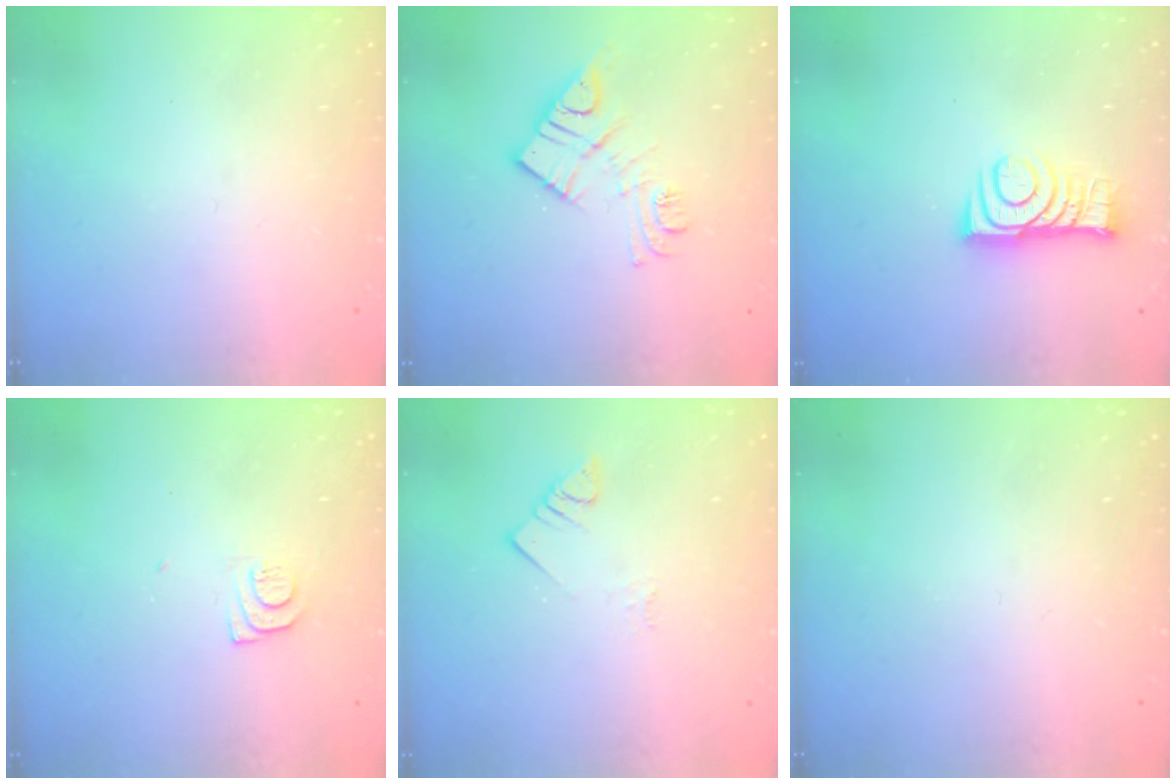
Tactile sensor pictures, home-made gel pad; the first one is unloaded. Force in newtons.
{"total": 11.3, "press": 11.3, "slide": 0.3}
{"total": 8.8, "press": 8.8, "slide": 0.8}
{"total": 7.3, "press": 7.2, "slide": 0.8}
{"total": 3.6, "press": 3.6, "slide": 0.6}
{"total": 0.0}